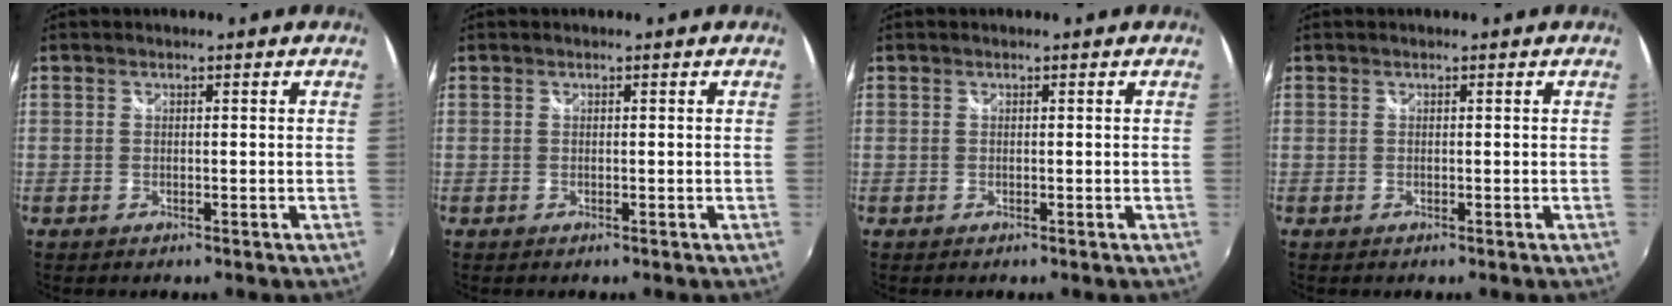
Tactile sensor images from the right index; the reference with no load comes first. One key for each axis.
{"total": 0.0}
{"total": 0.0}
{"total": 0.0}